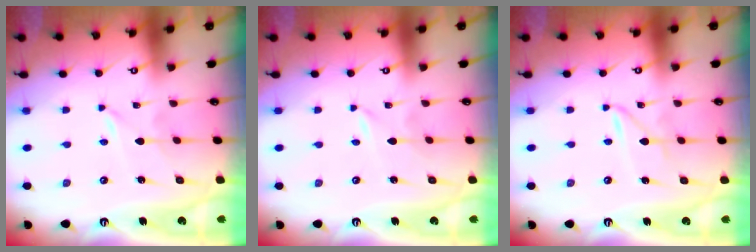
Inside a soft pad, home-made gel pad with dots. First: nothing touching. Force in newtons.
{"total": 0.0}
{"total": 2.2, "press": 2.2, "slide": 0.1}